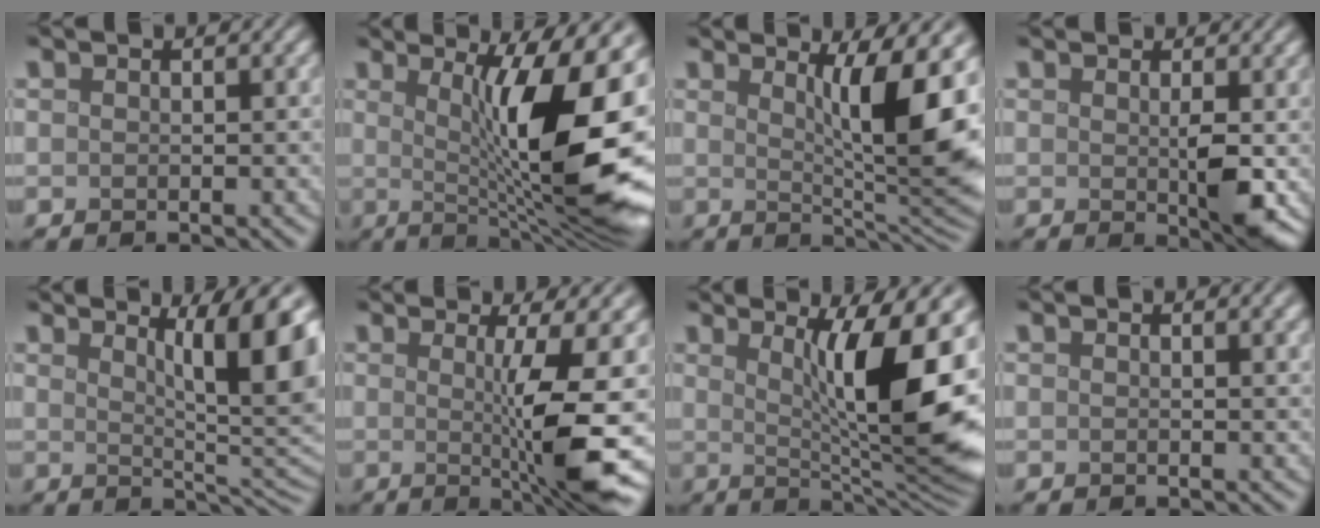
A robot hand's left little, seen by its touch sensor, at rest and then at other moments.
{"total": 14.7, "force": [1.0, 3.8, 14.1], "torque": [-0.172, 0.006, 0.014]}
{"total": 9.8, "force": [2.4, 1.8, 9.3], "torque": [-0.126, -0.001, 0.041]}
{"total": 2.7, "force": [0.5, 0.6, 2.6], "torque": [-0.044, -0.008, 0.011]}
{"total": 10.3, "force": [3.5, 2.7, 9.3], "torque": [-0.094, 0.007, 0.048]}
{"total": 8.9, "force": [-0.4, 1.1, 8.9], "torque": [-0.132, -0.007, -0.001]}
{"total": 12.2, "force": [2.0, 2.5, 11.7], "torque": [-0.153, -0.005, 0.033]}
{"total": 2.1, "force": [1.2, 0.6, 1.6], "torque": [-0.007, 0.008, 0.014]}